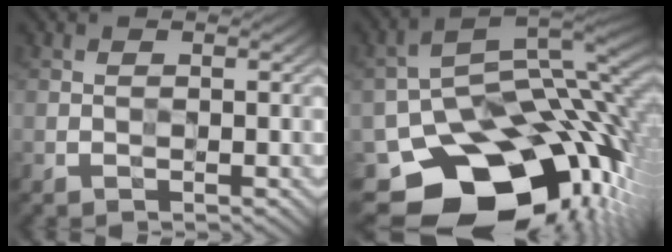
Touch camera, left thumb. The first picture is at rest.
{"total": 19.1, "force": [-7.1, 12.6, 12.5], "torque": [-0.198, -0.050, -0.098]}